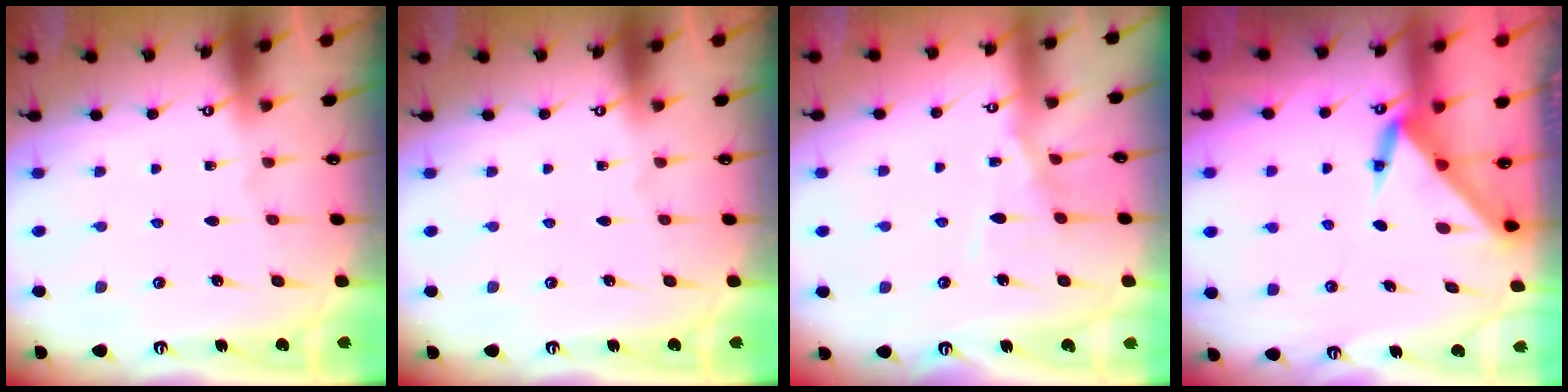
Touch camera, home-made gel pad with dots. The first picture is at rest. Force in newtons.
{"total": 0.0}
{"total": 8.4, "press": 8.4, "slide": 0.7}
{"total": 3.6, "press": 3.6, "slide": 0.2}